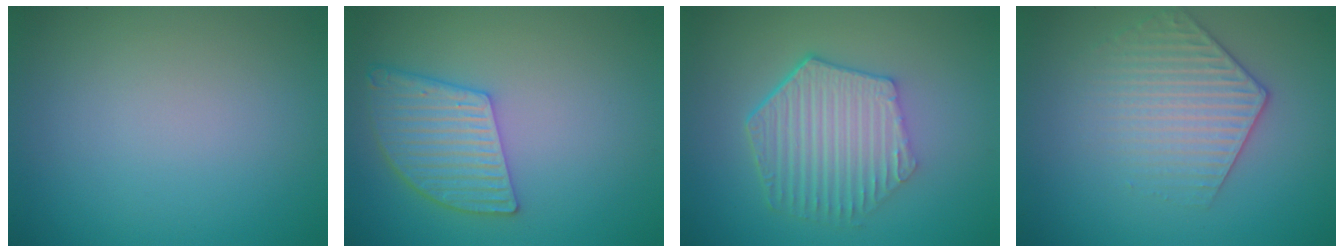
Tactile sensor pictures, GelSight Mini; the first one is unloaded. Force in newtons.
{"total": 5.2, "press": 4.4, "slide": 2.6}
{"total": 6.0, "press": 4.5, "slide": 4.0}
{"total": 3.3, "press": 3.2, "slide": 1.0}